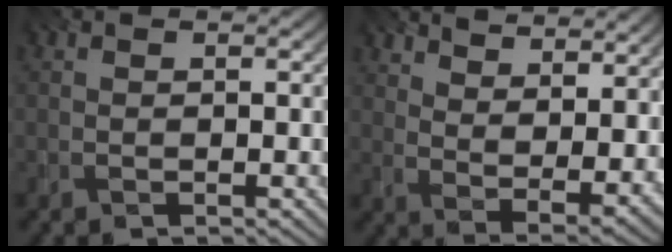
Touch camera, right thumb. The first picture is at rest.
{"total": 10.3, "force": [7.7, 3.7, 5.8], "torque": [-0.111, -0.016, 0.119]}